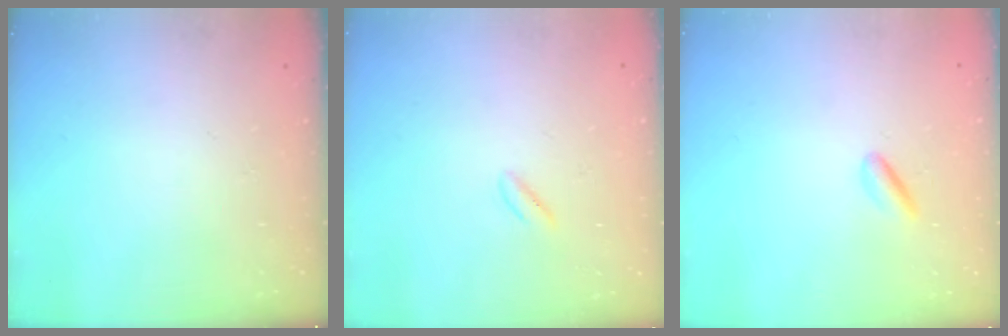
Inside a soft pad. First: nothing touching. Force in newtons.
{"total": 0.7, "press": 0.3, "slide": 0.6}
{"total": 2.5, "press": 2.4, "slide": 0.8}